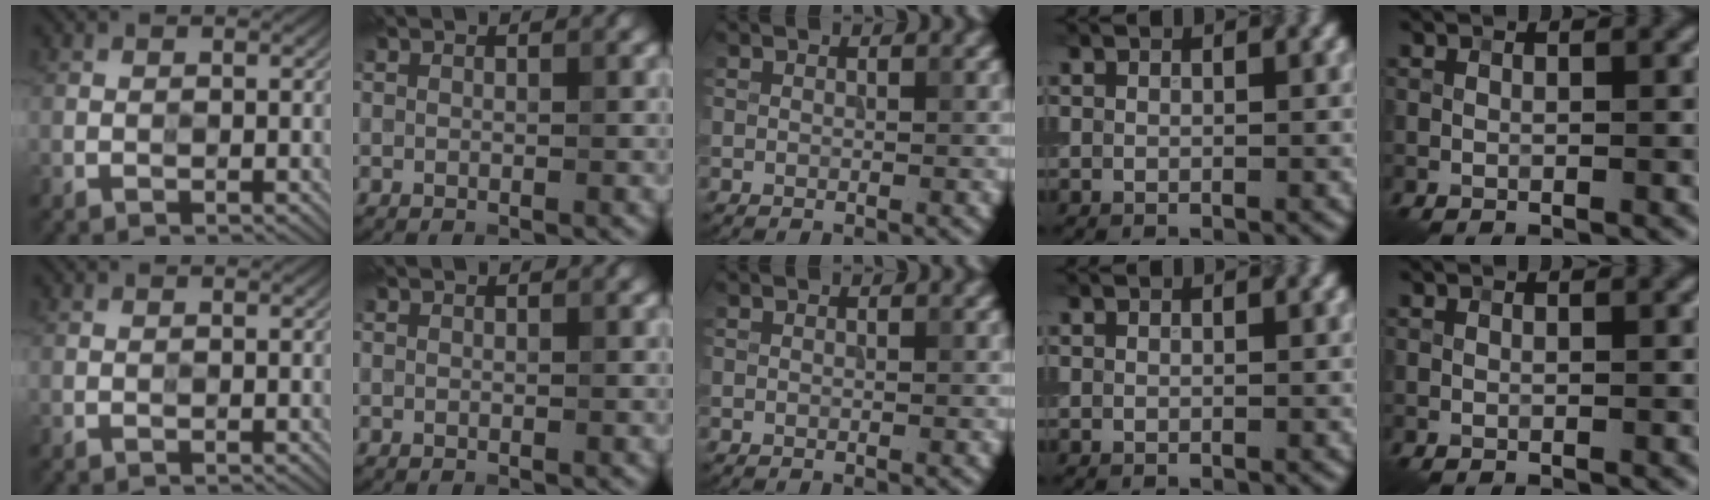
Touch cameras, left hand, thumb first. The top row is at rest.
{}